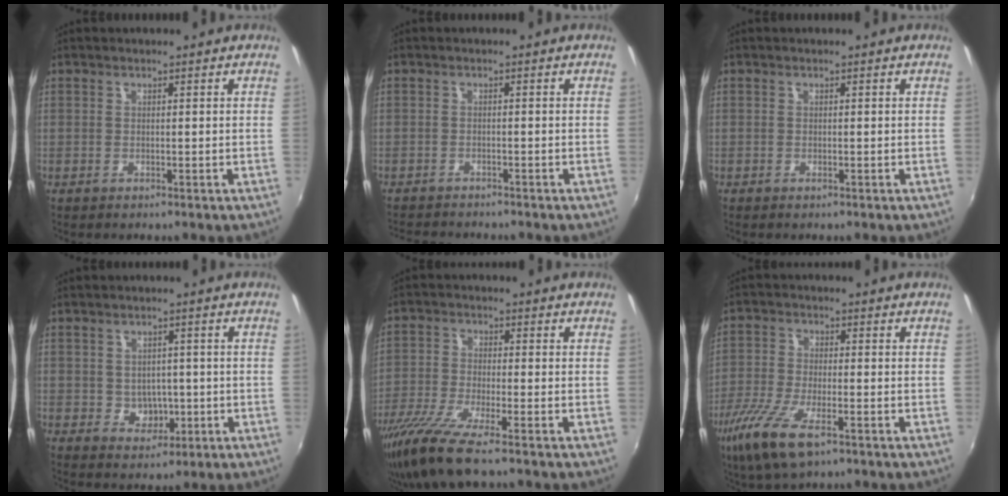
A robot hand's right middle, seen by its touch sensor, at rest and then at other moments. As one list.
[{"total": 5.2, "force": [-5.0, 0.7, 1.4], "torque": [-0.042, -0.015, -0.081]}, {"total": 0.0}, {"total": 4.2, "force": [-0.6, 3.8, 1.8], "torque": [-0.034, 0.006, 0.003]}, {"total": 11.0, "force": [-8.3, 0.8, 7.1], "torque": [-0.164, -0.038, -0.156]}, {"total": 11.1, "force": [-6.5, 3.4, 8.4], "torque": [-0.190, -0.030, -0.126]}]